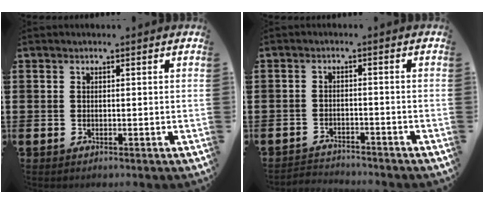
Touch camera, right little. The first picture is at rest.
{"total": 2.2, "force": [-2.2, 0.1, -0.3], "torque": [-0.003, 0.002, -0.049]}